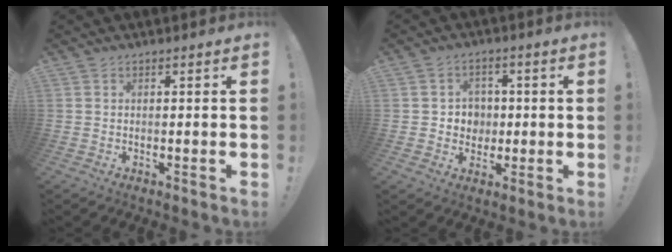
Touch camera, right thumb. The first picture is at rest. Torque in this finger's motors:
{"motor_torque": [0.66, 0.80, 0.42, -0.05, -0.03]}